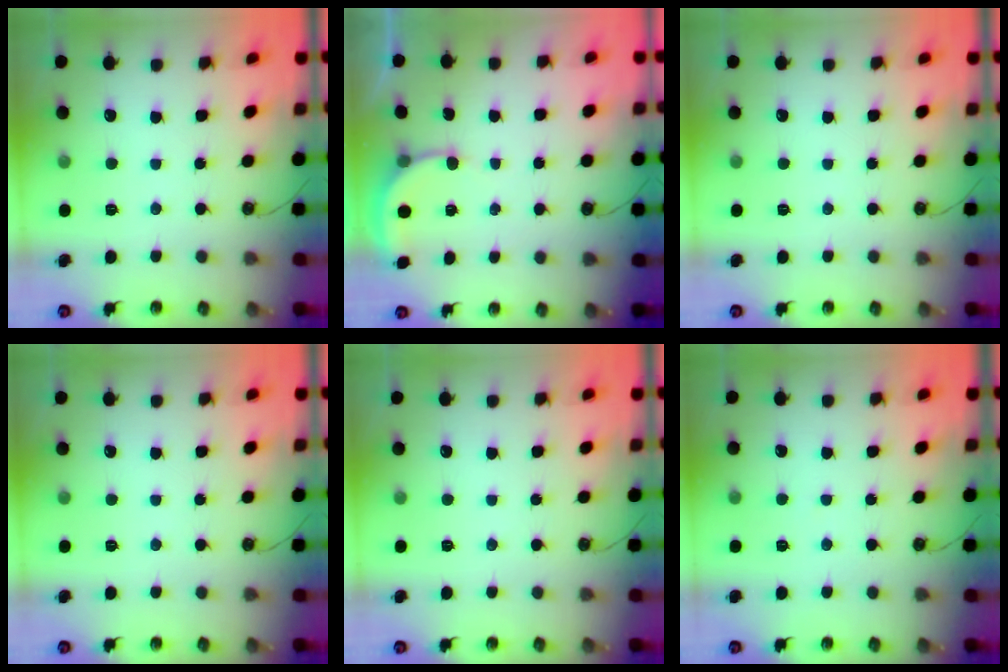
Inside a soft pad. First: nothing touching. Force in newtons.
{"total": 2.4, "press": 2.4, "slide": 0.5}
{"total": 0.0}
{"total": 0.0}
{"total": 0.0}
{"total": 4.0, "press": 4.0, "slide": 0.5}